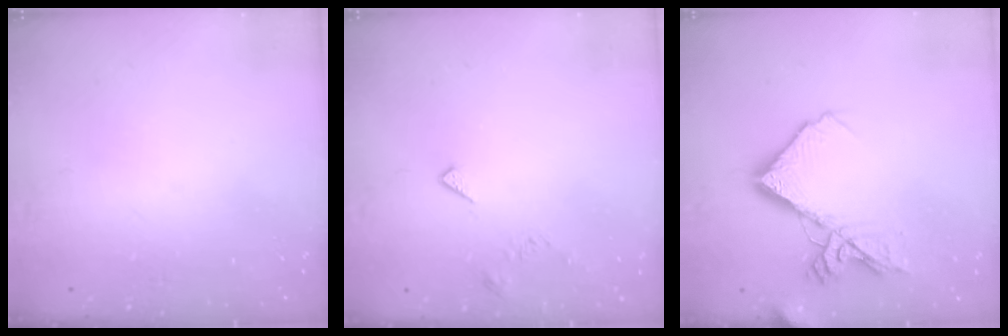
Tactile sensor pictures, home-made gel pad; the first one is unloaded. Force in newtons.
{"total": 3.4, "press": 3.4, "slide": 0.4}
{"total": 13.0, "press": 13.0, "slide": 0.7}